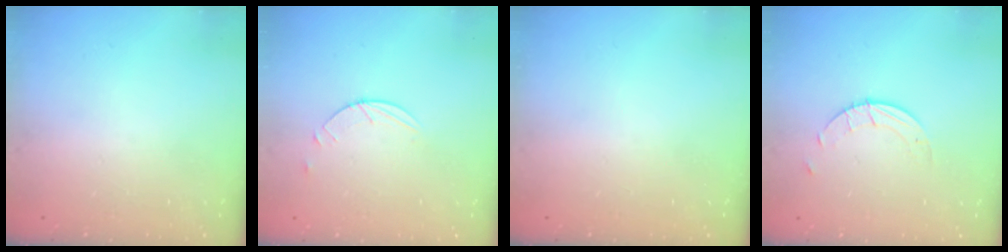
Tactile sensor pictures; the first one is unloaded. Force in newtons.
{"total": 2.9, "press": 2.8, "slide": 0.3}
{"total": 0.0}
{"total": 2.6, "press": 2.6, "slide": 0.2}